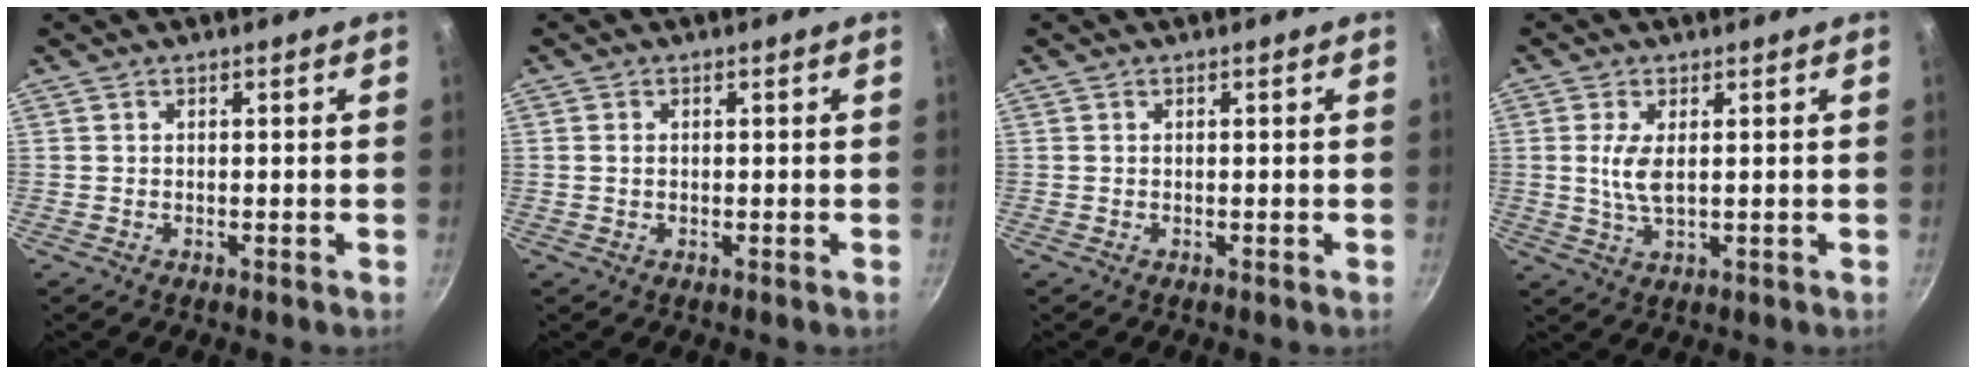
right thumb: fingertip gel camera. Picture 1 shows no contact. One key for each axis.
{"total": 0.9, "fx": 0.0, "fy": 0.8, "fz": 0.6, "tx": -0.009, "ty": 0.002, "tz": 0.001}
{"total": 0.0}
{"total": 4.7, "fx": 0.7, "fy": 1.8, "fz": 4.3, "tx": -0.091, "ty": -0.005, "tz": 0.017}